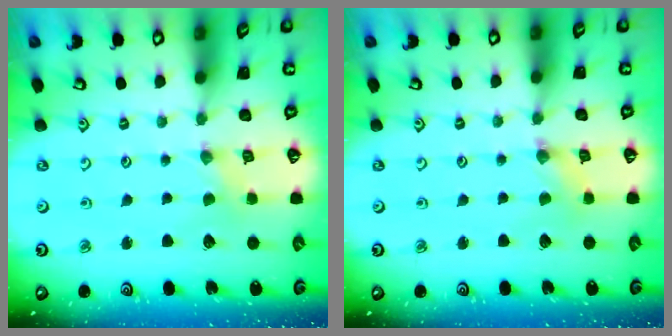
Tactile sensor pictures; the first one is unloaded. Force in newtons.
{"total": 1.1, "press": 1.1, "slide": 0.1}